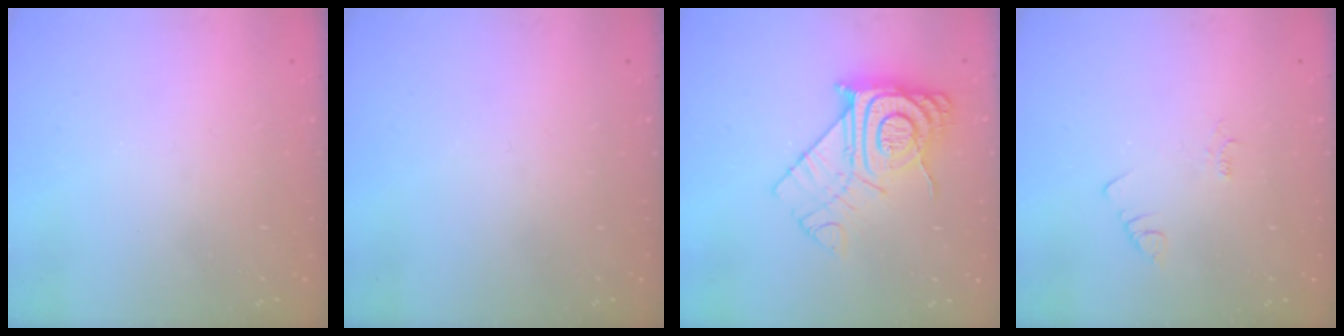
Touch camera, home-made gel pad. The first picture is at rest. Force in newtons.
{"total": 0.0}
{"total": 13.5, "press": 13.5, "slide": 1.1}
{"total": 1.9, "press": 1.9, "slide": 0.3}